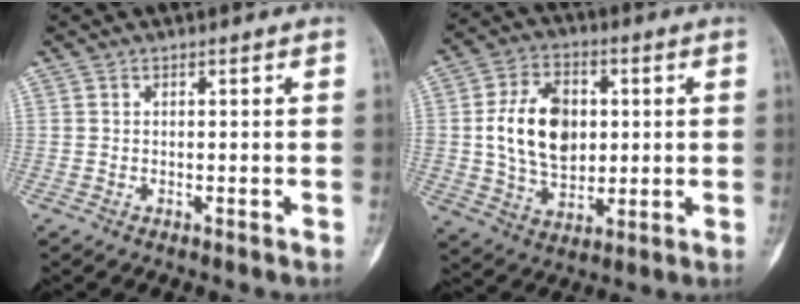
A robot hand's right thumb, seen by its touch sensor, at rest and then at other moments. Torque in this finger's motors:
{"motor_torque": [0.62, 0.57, 0.88, 0.49, 0.12]}